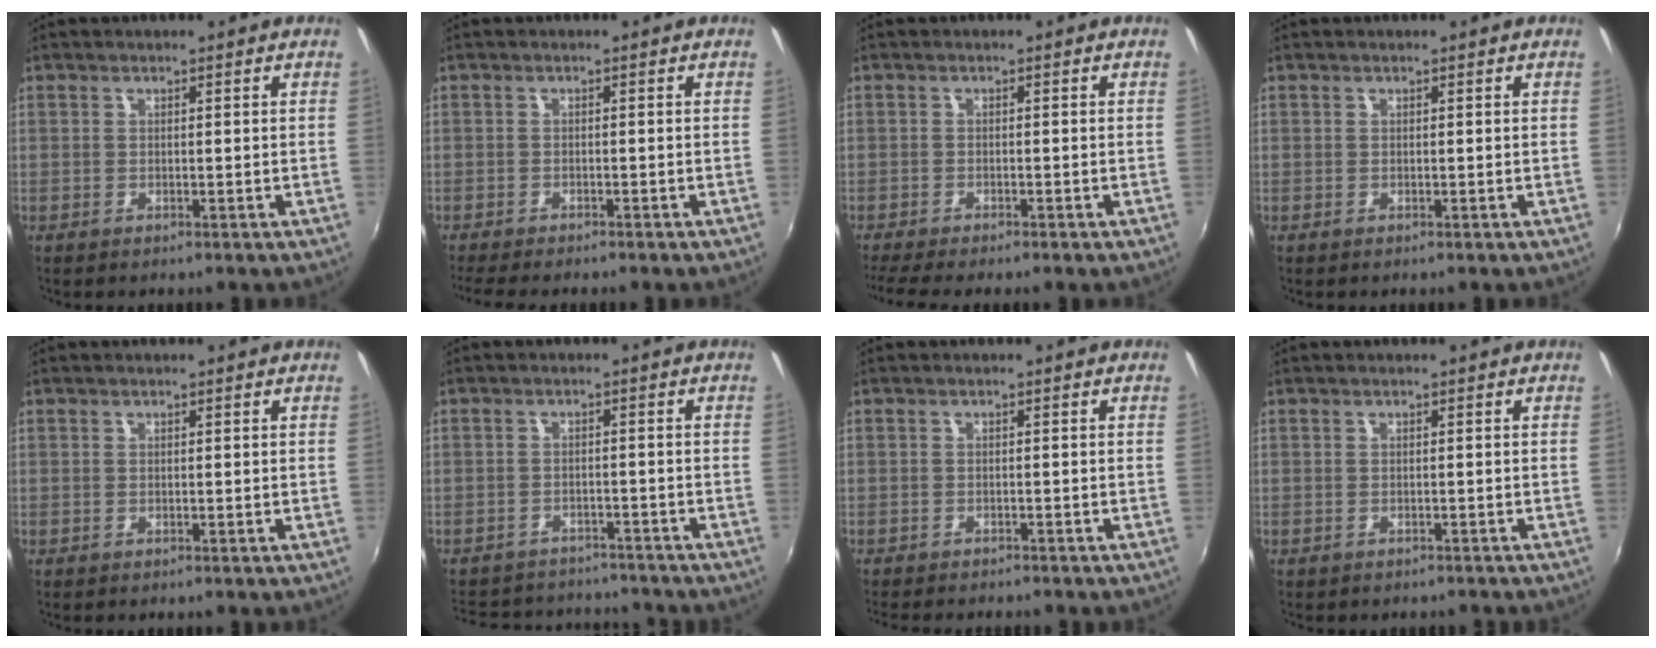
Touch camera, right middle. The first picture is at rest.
{"total": 5.2, "force": [-4.7, 0.2, 2.2], "torque": [-0.052, -0.021, -0.077]}
{"total": 5.0, "force": [-4.4, -0.2, 2.4], "torque": [-0.059, -0.020, -0.075]}
{"total": 0.0}
{"total": 0.0}
{"total": 13.0, "force": [-11.5, 4.8, 3.6], "torque": [-0.097, 0.027, -0.160]}
{"total": 4.7, "force": [-4.4, 0.5, 1.6], "torque": [-0.040, -0.016, -0.068]}
{"total": 1.7, "force": [-1.6, 0.3, 0.3], "torque": [-0.009, -0.008, -0.020]}